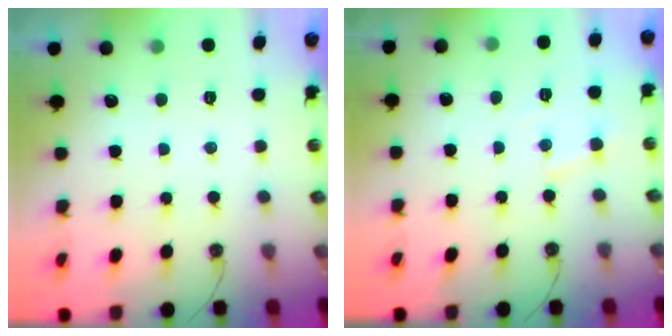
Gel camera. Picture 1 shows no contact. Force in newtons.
{"total": 6.2, "press": 6.2, "slide": 0.2}